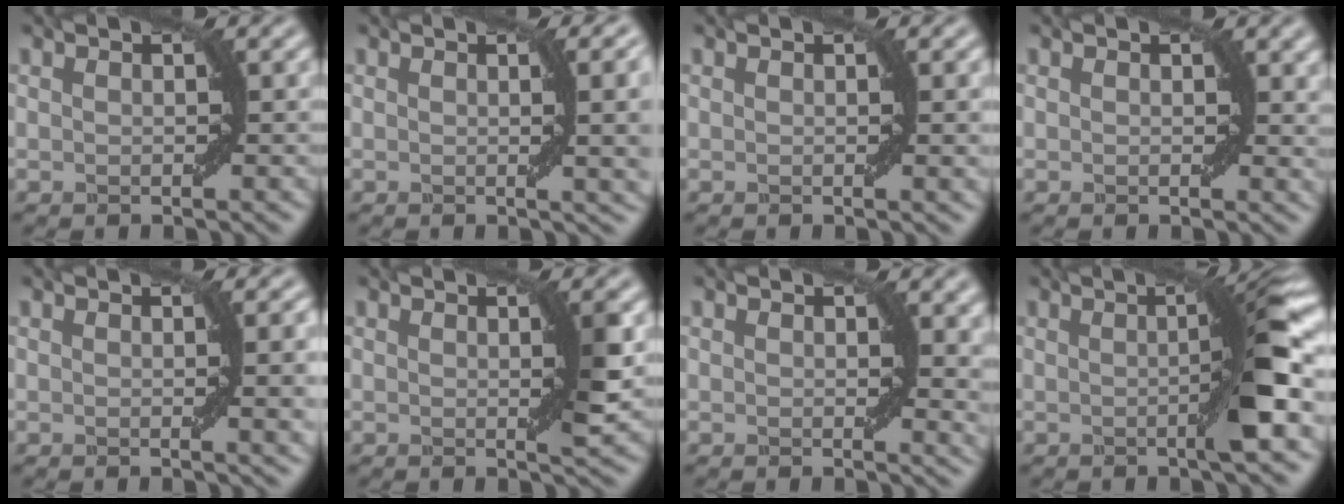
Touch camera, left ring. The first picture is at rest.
{"total": 5.9, "force": [0.8, 1.8, 5.5], "torque": [-0.048, 0.004, 0.013]}
{"total": 1.0, "force": [0.2, 0.0, 1.0], "torque": [-0.012, -0.001, 0.003]}
{"total": 1.4, "force": [0.6, 0.9, 1.0], "torque": [-0.006, -0.005, 0.008]}
{"total": 3.7, "force": [0.3, 0.9, 3.6], "torque": [-0.038, 0.003, 0.004]}
{"total": 2.2, "force": [0.3, 0.2, 2.1], "torque": [-0.029, -0.004, 0.004]}
{"total": 2.8, "force": [1.0, 1.1, 2.3], "torque": [-0.019, -0.005, 0.015]}
{"total": 5.5, "force": [-0.3, 0.6, 5.4], "torque": [-0.074, 0.008, -0.009]}